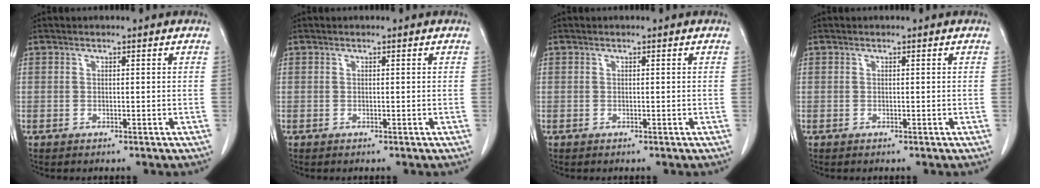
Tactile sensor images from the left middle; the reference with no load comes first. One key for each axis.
{"total": 0.0}
{"total": 0.0}
{"total": 0.0}